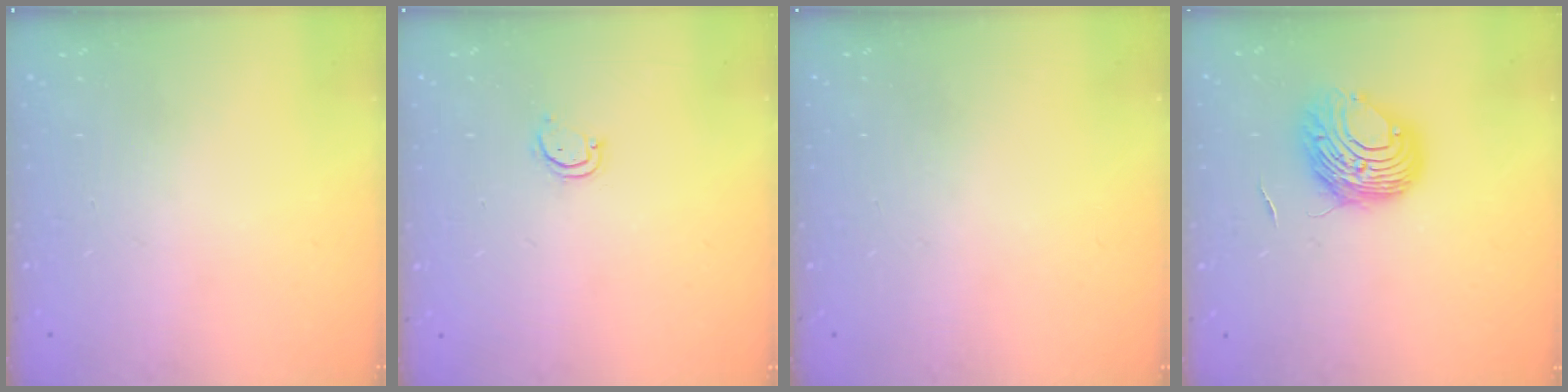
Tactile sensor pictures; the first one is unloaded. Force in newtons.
{"total": 2.7, "press": 2.6, "slide": 0.3}
{"total": 0.0}
{"total": 9.2, "press": 9.2, "slide": 1.1}